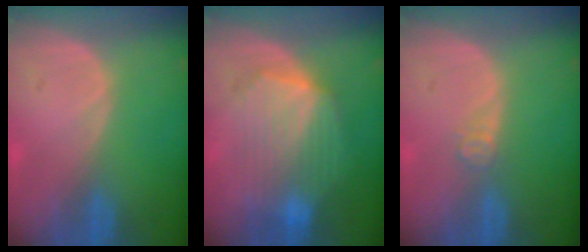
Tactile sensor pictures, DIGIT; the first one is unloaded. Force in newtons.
{"total": 8.5, "press": 8.5, "slide": 0.3}
{"total": 2.0, "press": 1.6, "slide": 1.1}